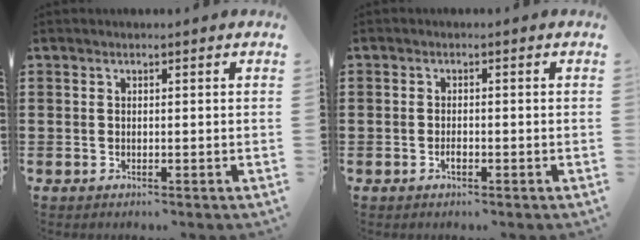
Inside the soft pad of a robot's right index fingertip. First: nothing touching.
{"total": 1.4, "force": [-0.7, 0.6, 1.0], "torque": [-0.022, -0.003, -0.012]}